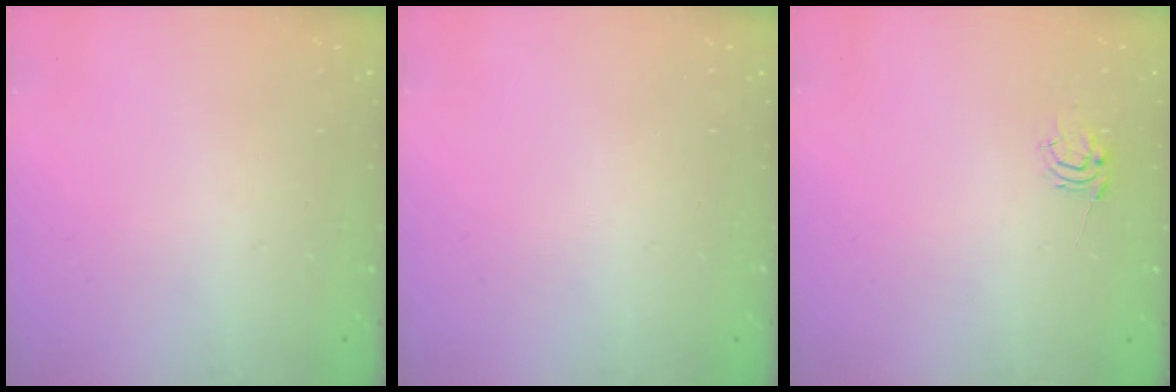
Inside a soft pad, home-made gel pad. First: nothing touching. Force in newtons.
{"total": 0.0}
{"total": 5.2, "press": 5.2, "slide": 0.5}